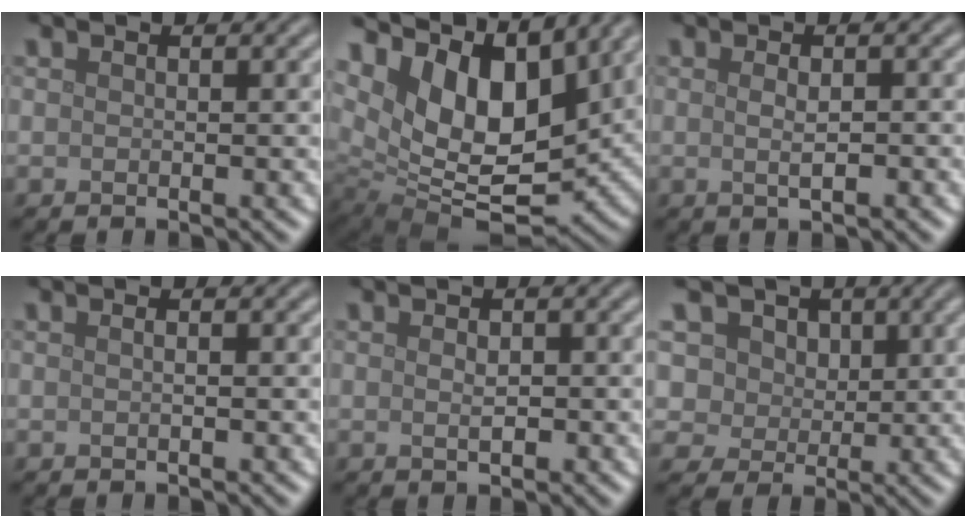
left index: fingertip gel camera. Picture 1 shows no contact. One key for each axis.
{"total": 12.6, "fx": 5.7, "fy": 6.5, "fz": 9.1, "tx": -0.169, "ty": 0.012, "tz": 0.102}
{"total": 1.7, "fx": 0.0, "fy": 0.4, "fz": 1.7, "tx": -0.030, "ty": 0.000, "tz": 0.000}
{"total": 1.0, "fx": 0.2, "fy": 0.5, "fz": 0.9, "tx": -0.004, "ty": -0.005, "tz": -0.005}
{"total": 1.5, "fx": 0.0, "fy": 0.7, "fz": 1.3, "tx": -0.023, "ty": 0.000, "tz": 0.001}
{"total": 9.8, "fx": 5.1, "fy": 6.7, "fz": 4.9, "tx": -0.091, "ty": 0.018, "tz": 0.060}